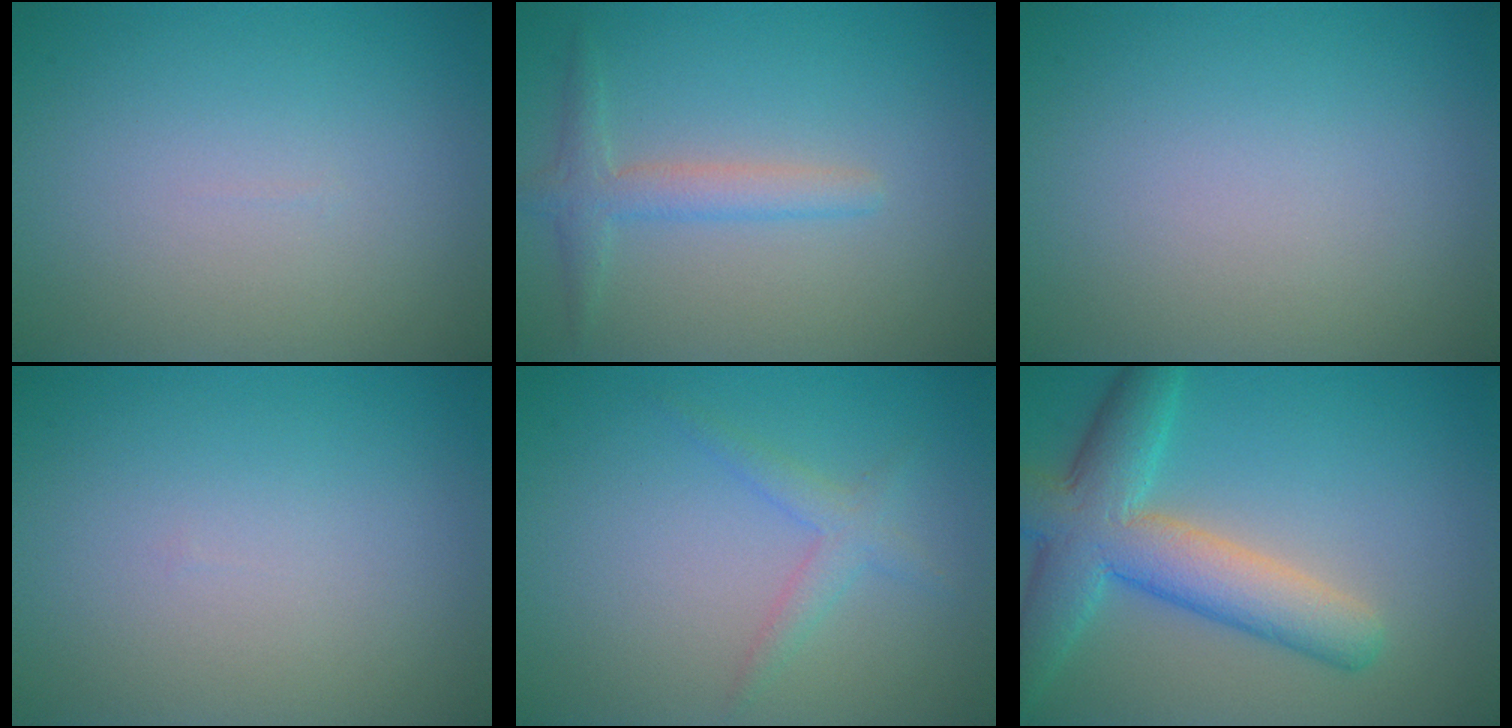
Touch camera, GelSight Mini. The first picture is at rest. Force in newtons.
{"total": 2.4, "press": 2.4, "slide": 0.1}
{"total": 0.0}
{"total": 0.0}
{"total": 1.8, "press": 1.8, "slide": 0.1}
{"total": 7.5, "press": 7.5, "slide": 0.4}